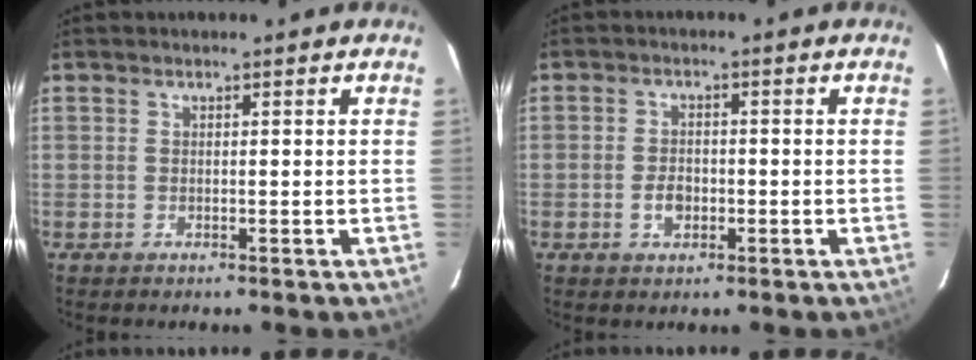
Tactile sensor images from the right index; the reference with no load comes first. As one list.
[{"total": 3.3, "force": [-1.1, 2.3, 2.1], "torque": [-0.041, 0.002, -0.017]}]